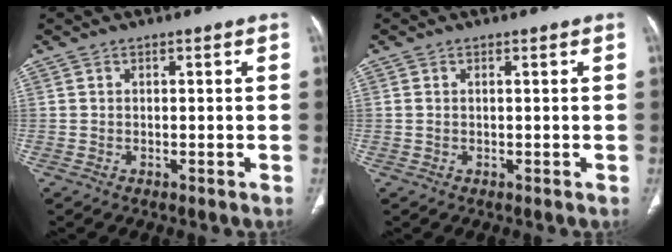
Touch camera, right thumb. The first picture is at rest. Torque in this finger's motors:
{"motor_torque": [-0.29, -0.45, -0.43, 0.19, 0.06]}